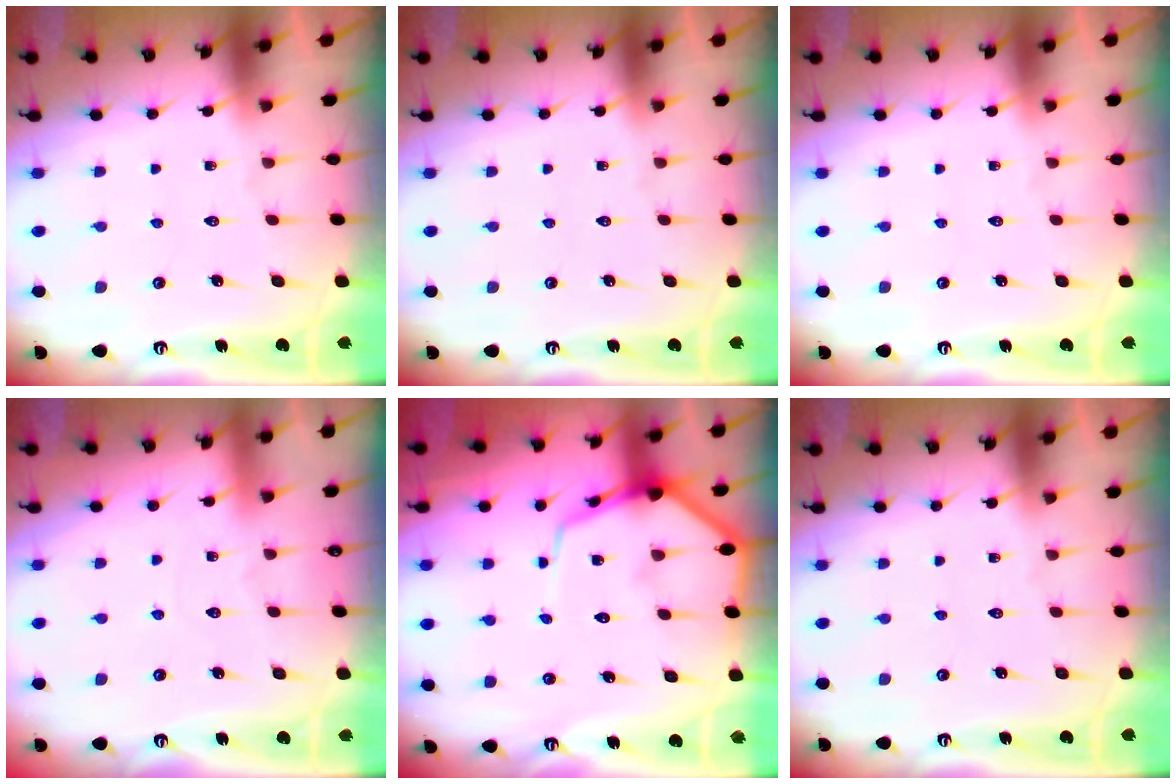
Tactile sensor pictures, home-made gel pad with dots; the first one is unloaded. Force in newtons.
{"total": 0.0}
{"total": 0.0}
{"total": 2.7, "press": 2.7, "slide": 0.3}
{"total": 10.0, "press": 10.0, "slide": 0.8}
{"total": 0.0}